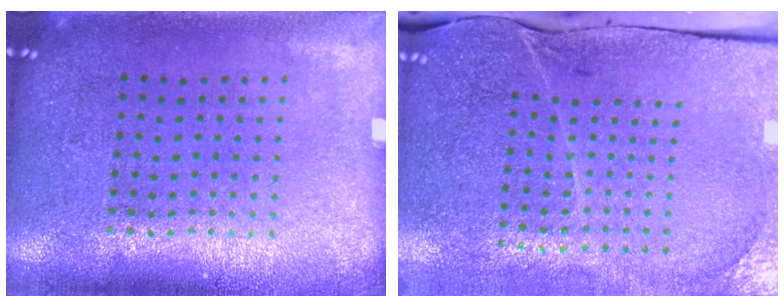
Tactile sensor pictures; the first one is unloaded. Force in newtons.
{"total": 3.4, "press": 3.2, "slide": 1.4}